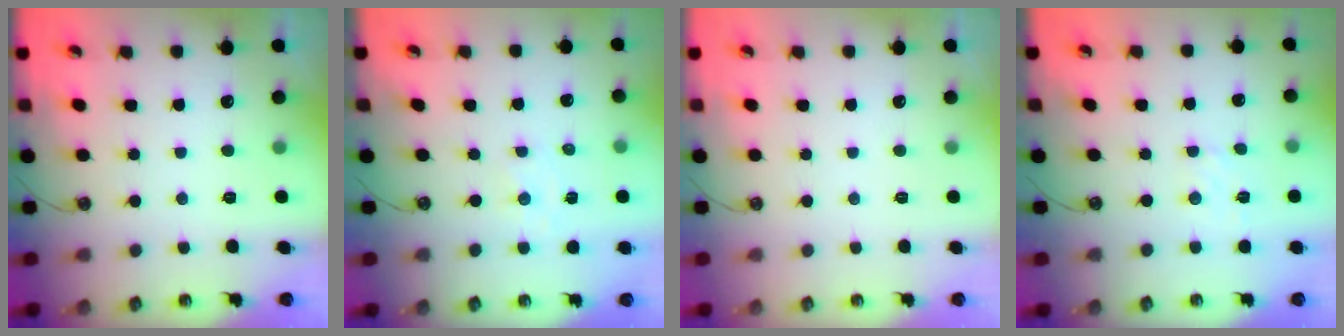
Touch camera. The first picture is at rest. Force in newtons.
{"total": 2.5, "press": 2.5, "slide": 0.4}
{"total": 0.0}
{"total": 2.6, "press": 2.6, "slide": 0.4}